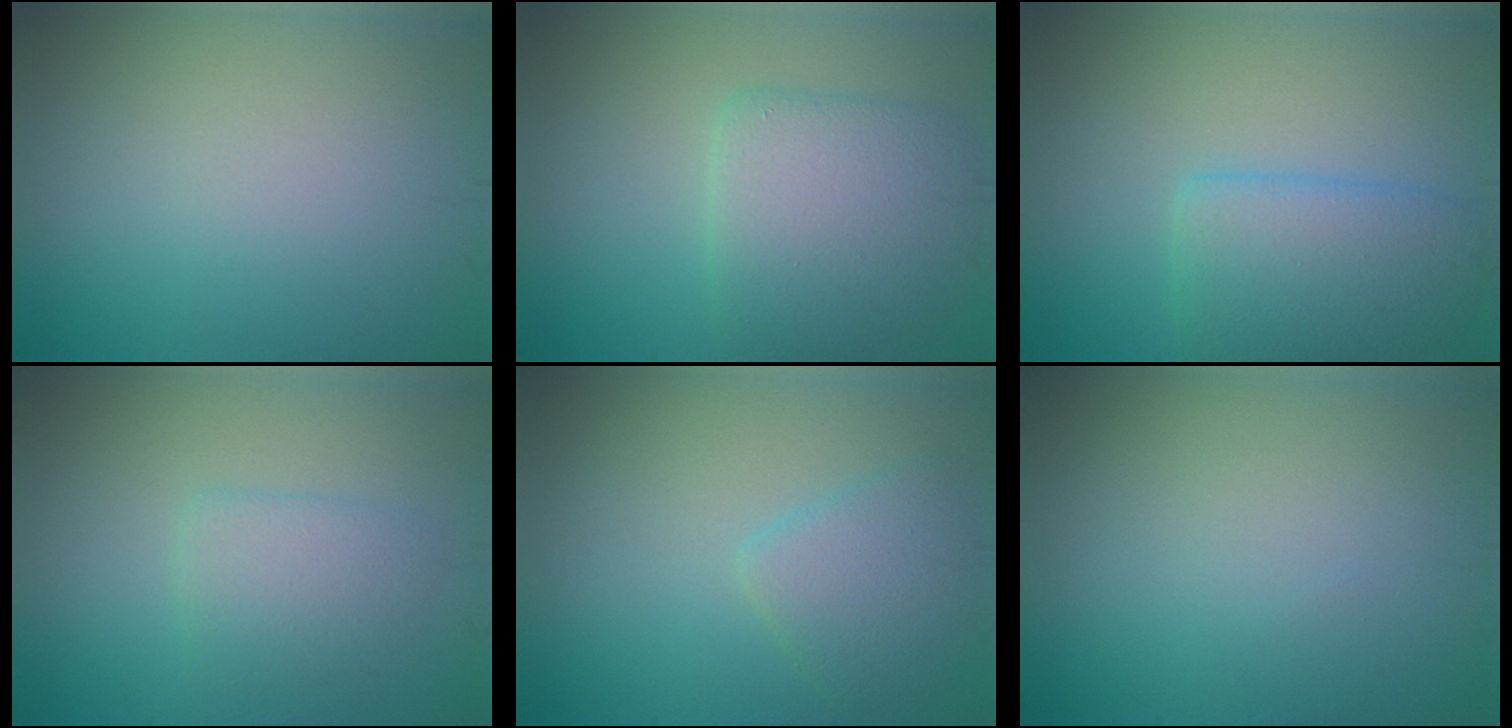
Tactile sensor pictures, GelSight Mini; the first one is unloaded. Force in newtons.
{"total": 5.5, "press": 5.5, "slide": 0.3}
{"total": 4.2, "press": 4.2, "slide": 0.3}
{"total": 2.4, "press": 2.3, "slide": 0.5}
{"total": 2.8, "press": 2.8, "slide": 0.2}
{"total": 0.0}